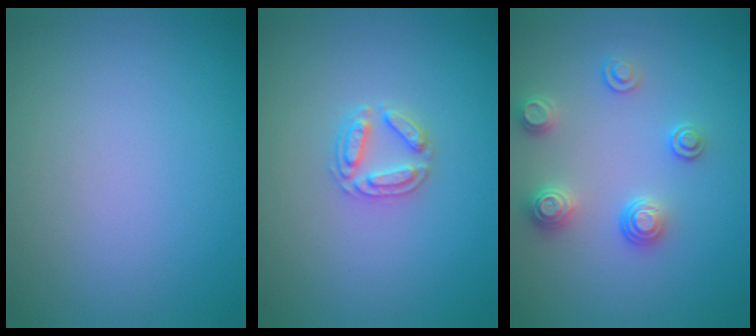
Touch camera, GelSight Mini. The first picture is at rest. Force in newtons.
{"total": 2.5, "press": 2.5, "slide": 0.4}
{"total": 2.6, "press": 2.6, "slide": 0.6}